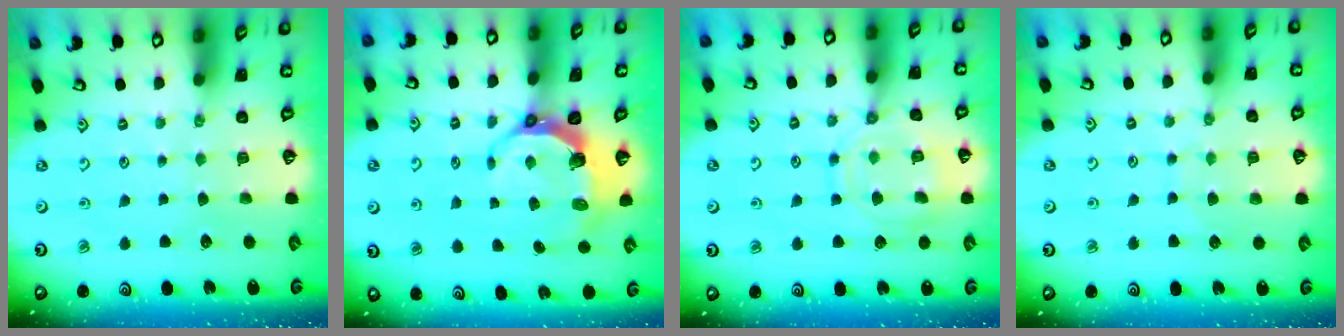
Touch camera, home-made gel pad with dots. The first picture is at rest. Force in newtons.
{"total": 8.0, "press": 6.6, "slide": 4.5}
{"total": 13.1, "press": 13.0, "slide": 1.2}
{"total": 5.2, "press": 5.2, "slide": 0.5}